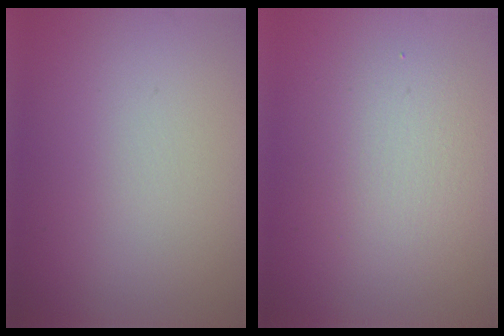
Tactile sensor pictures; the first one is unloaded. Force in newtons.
{"total": 3.6, "press": 3.6, "slide": 0.2}